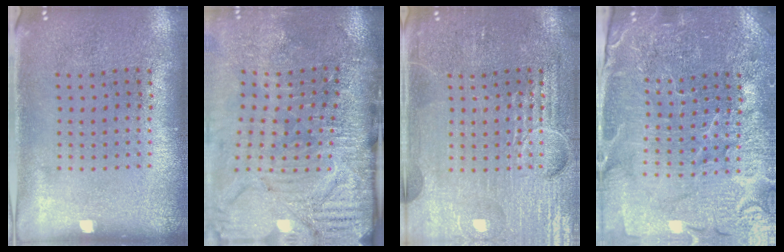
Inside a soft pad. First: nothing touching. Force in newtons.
{"total": 4.7, "press": 4.0, "slide": 2.5}
{"total": 4.1, "press": 4.0, "slide": 0.5}
{"total": 4.6, "press": 4.4, "slide": 1.6}